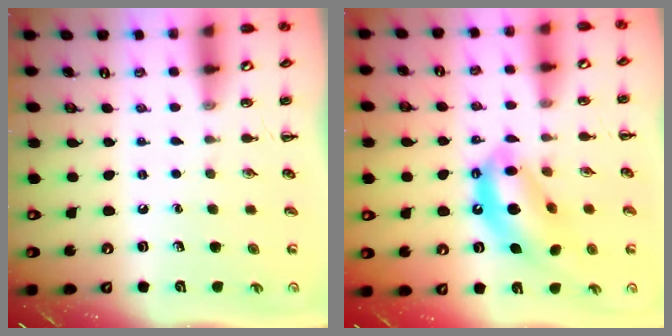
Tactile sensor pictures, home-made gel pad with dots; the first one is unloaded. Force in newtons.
{"total": 12.9, "press": 12.4, "slide": 3.4}